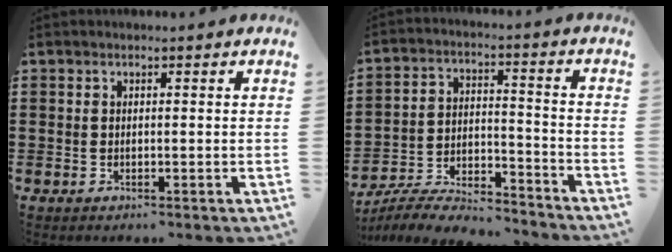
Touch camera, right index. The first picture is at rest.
{"total": 7.0, "force": [-6.8, 0.7, 1.6], "torque": [-0.033, 0.006, -0.133]}